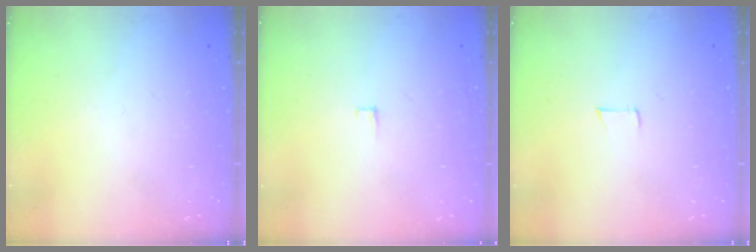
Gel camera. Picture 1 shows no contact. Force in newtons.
{"total": 3.4, "press": 3.3, "slide": 0.3}
{"total": 3.6, "press": 3.6, "slide": 0.3}